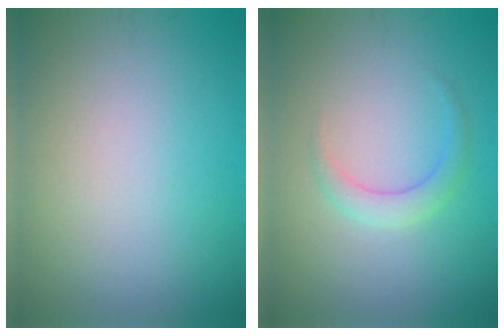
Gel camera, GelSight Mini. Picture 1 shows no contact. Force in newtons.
{"total": 1.9, "press": 1.9, "slide": 0.1}